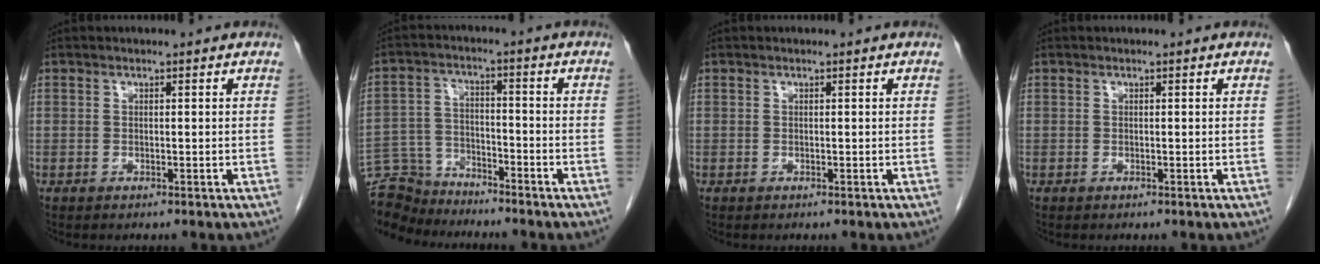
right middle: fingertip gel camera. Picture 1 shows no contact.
{"total": 9.9, "force": [-9.7, 2.2, 0.2], "torque": [-0.010, 0.013, -0.183]}
{"total": 0.0}
{"total": 0.0}